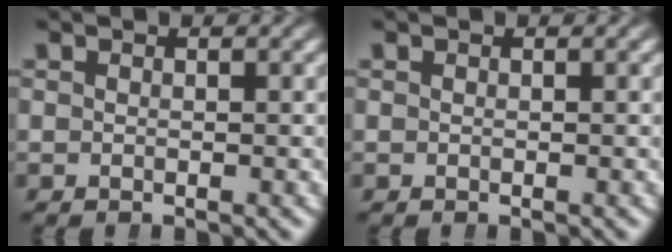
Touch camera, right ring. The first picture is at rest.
{"total": 0.0}